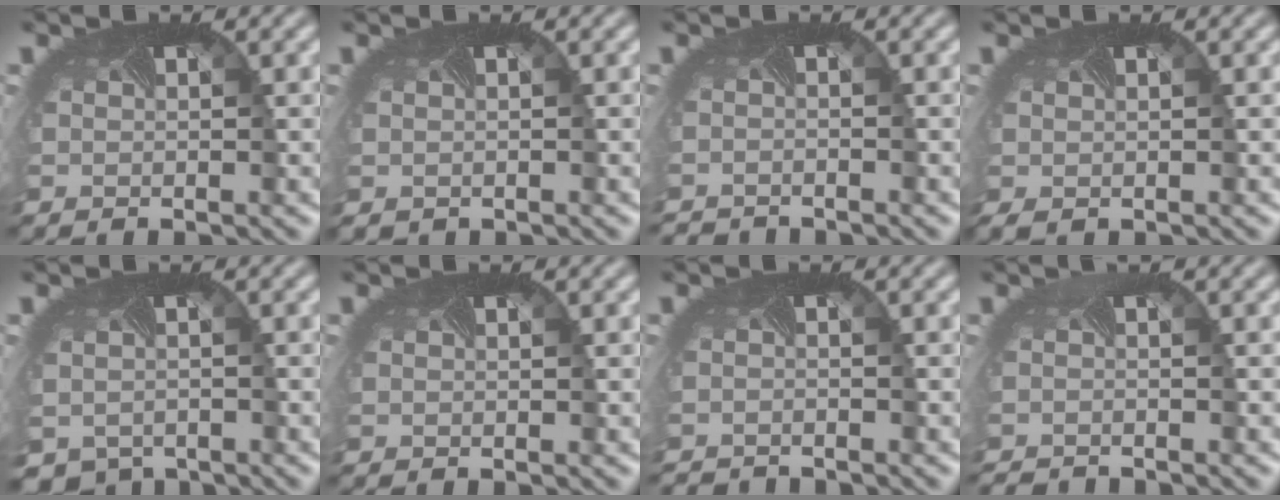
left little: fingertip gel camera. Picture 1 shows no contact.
{"total": 0.6, "force": [0.0, 0.6, 0.1], "torque": [-0.003, 0.001, 0.007]}
{"total": 2.3, "force": [-2.3, -0.1, -0.2], "torque": [-0.003, -0.018, -0.039]}
{"total": 0.8, "force": [-0.2, 0.5, 0.5], "torque": [-0.018, -0.001, 0.004]}
{"total": 3.7, "force": [-2.5, 2.5, 1.1], "torque": [-0.023, -0.026, -0.034]}
{"total": 0.0}
{"total": 2.8, "force": [-2.8, -0.1, 0.0], "torque": [-0.006, -0.021, -0.045]}
{"total": 2.6, "force": [-2.5, -0.1, 0.5], "torque": [-0.011, -0.015, -0.047]}